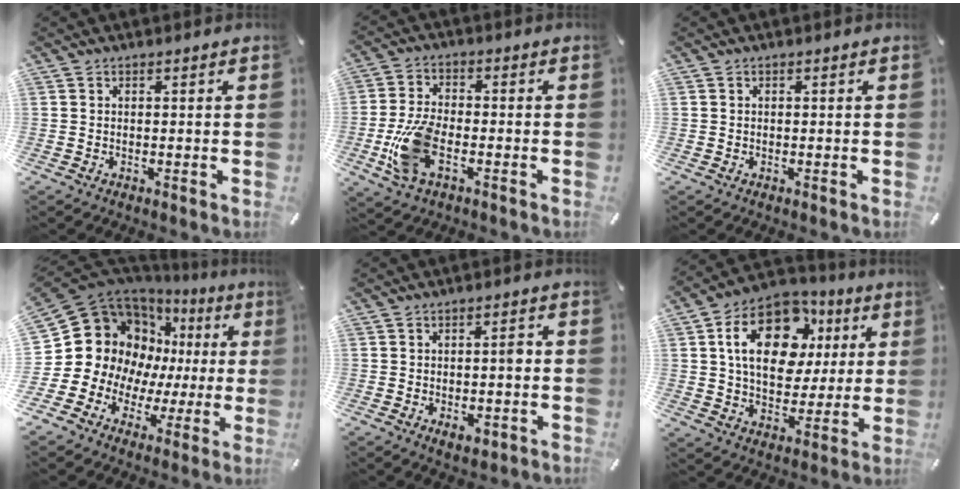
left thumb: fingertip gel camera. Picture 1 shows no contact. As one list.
[{"total": 11.5, "force": [-3.6, 5.8, 9.3], "torque": [-0.203, -0.003, -0.063]}, {"total": 0.0}, {"total": 20.2, "force": [5.9, 16.7, 9.8], "torque": [-0.195, -0.060, 0.134]}, {"total": 5.2, "force": [-0.8, 2.6, 4.5], "torque": [-0.059, 0.004, -0.015]}, {"total": 18.2, "force": [6.1, 12.9, 11.4], "torque": [-0.187, -0.007, 0.108]}]